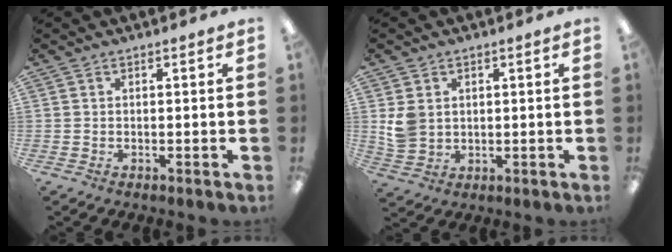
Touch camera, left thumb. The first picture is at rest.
{"total": 5.5, "force": [1.5, 4.5, 2.8], "torque": [-0.052, 0.008, 0.034]}